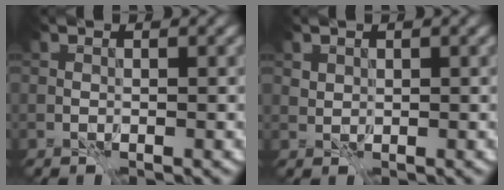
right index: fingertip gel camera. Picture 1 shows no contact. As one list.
[{"total": 0.8, "force": [0.5, 0.7, -0.1], "torque": [0.001, 0.000, 0.008]}]